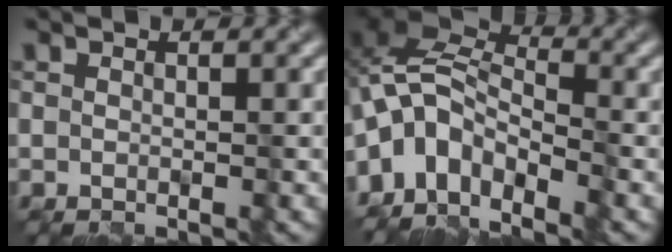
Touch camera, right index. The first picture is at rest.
{"total": 6.5, "force": [-3.4, 3.9, 3.9], "torque": [-0.061, 0.014, -0.085]}